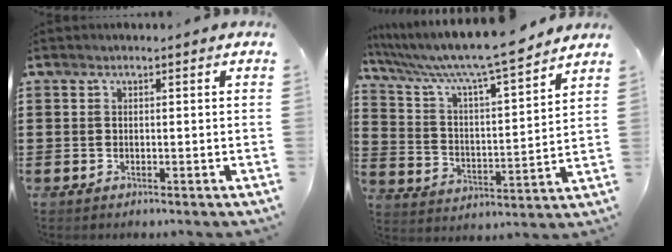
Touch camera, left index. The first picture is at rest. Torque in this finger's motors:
{"motor_torque": [0.81, 0.00, 1.05, 0.21]}